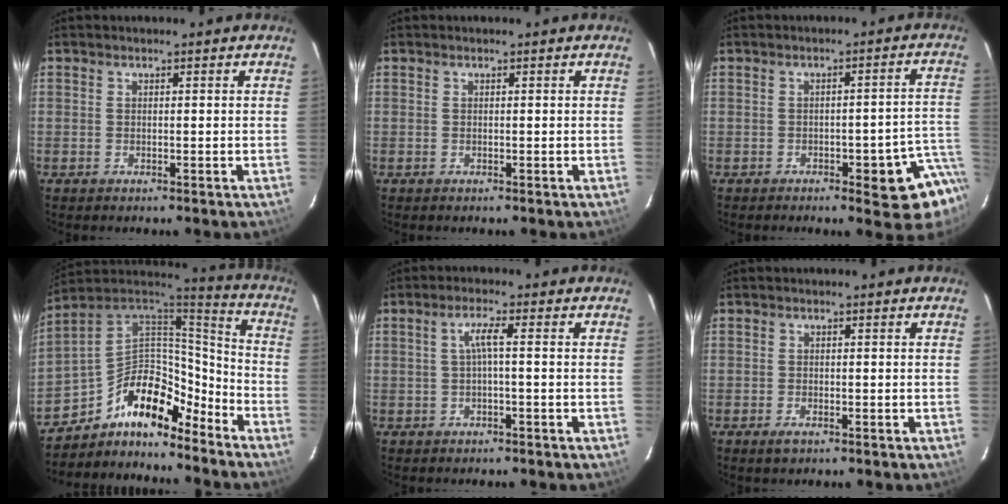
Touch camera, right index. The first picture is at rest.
{"total": 0.0}
{"total": 8.0, "force": [-4.4, 2.2, 6.3], "torque": [-0.048, 0.009, -0.051]}
{"total": 14.9, "force": [-10.3, 7.3, 7.9], "torque": [-0.157, 0.038, -0.182]}
{"total": 2.6, "force": [-0.4, -0.2, 2.6], "torque": [-0.052, 0.005, -0.007]}
{"total": 1.6, "force": [-1.1, 0.7, 1.0], "torque": [-0.022, -0.004, -0.018]}